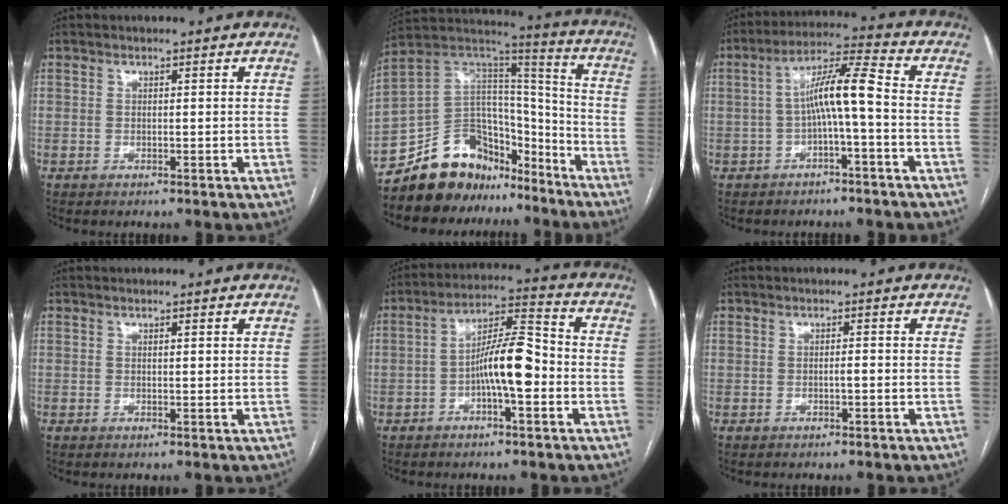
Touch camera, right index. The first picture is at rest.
{"total": 16.4, "force": [-13.1, 9.0, 4.2], "torque": [-0.057, 0.098, -0.225]}
{"total": 8.0, "force": [-1.1, 0.6, 7.9], "torque": [-0.138, 0.031, -0.020]}
{"total": 0.7, "force": [0.4, 0.1, 0.6], "torque": [-0.008, 0.001, 0.006]}
{"total": 9.5, "force": [-2.2, 1.9, 9.1], "torque": [-0.161, 0.023, -0.041]}
{"total": 0.7, "force": [-0.3, 0.1, 0.7], "torque": [-0.008, 0.002, -0.004]}